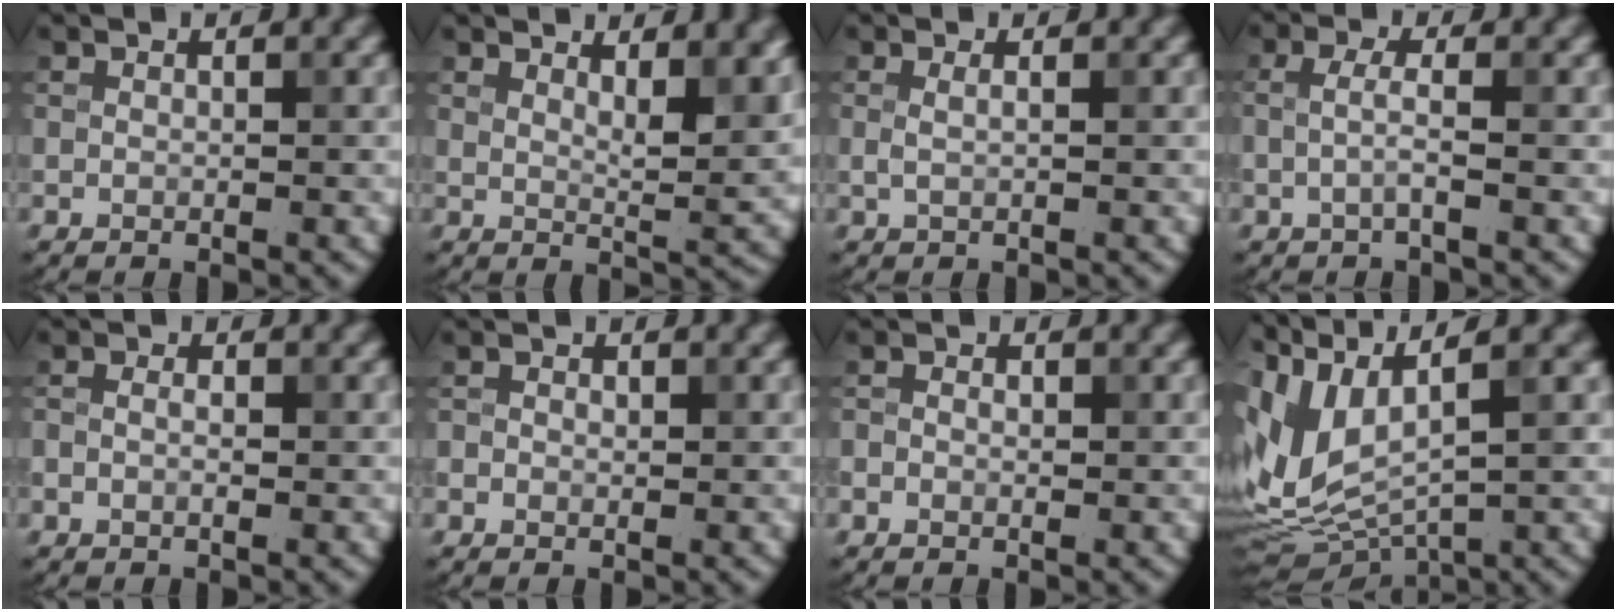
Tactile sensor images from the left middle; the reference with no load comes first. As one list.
[{"total": 5.4, "force": [3.0, 1.8, 4.2], "torque": [-0.052, -0.003, 0.049]}, {"total": 1.0, "force": [0.2, 0.3, 0.9], "torque": [-0.017, -0.001, -0.001]}, {"total": 1.9, "force": [-0.3, 0.4, 1.8], "torque": [-0.040, 0.000, -0.009]}, {"total": 1.8, "force": [0.0, 1.1, 1.4], "torque": [-0.014, -0.004, -0.016]}, {"total": 1.3, "force": [0.1, 1.1, 0.8], "torque": [-0.008, -0.002, -0.007]}, {"total": 1.5, "force": [-0.1, 1.1, 1.0], "torque": [-0.009, -0.001, -0.010]}, {"total": 8.4, "force": [2.7, 3.5, 7.1], "torque": [-0.172, 0.001, 0.056]}]